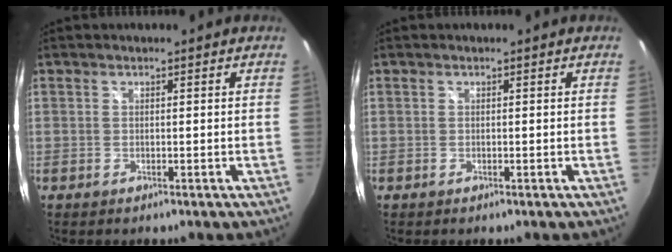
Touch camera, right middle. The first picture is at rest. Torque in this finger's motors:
{"motor_torque": [0.01, -0.07, 0.01, 0.00]}